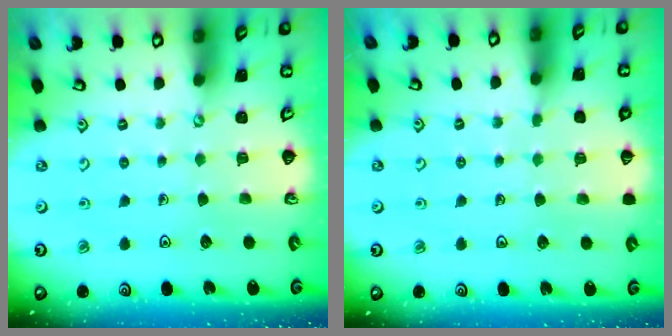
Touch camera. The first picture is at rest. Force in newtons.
{"total": 1.9, "press": 1.9, "slide": 0.3}